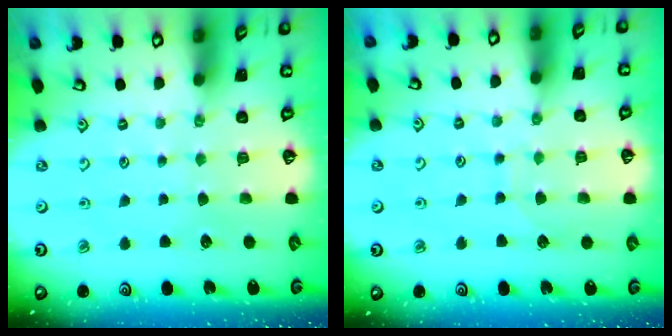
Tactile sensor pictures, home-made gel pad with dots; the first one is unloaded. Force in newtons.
{"total": 5.7, "press": 5.7, "slide": 0.6}